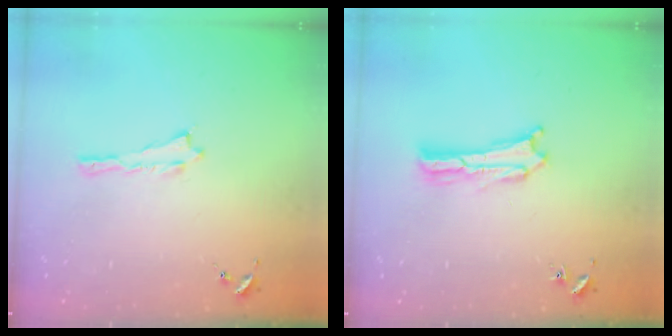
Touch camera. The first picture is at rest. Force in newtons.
{"total": 1.2, "press": 1.2, "slide": 0.2}